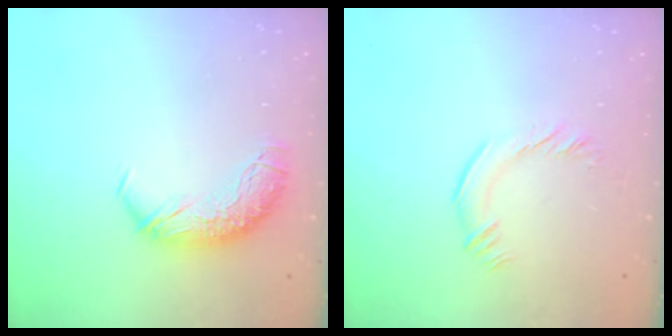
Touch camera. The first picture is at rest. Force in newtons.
{"total": 2.5, "press": 2.3, "slide": 0.9}